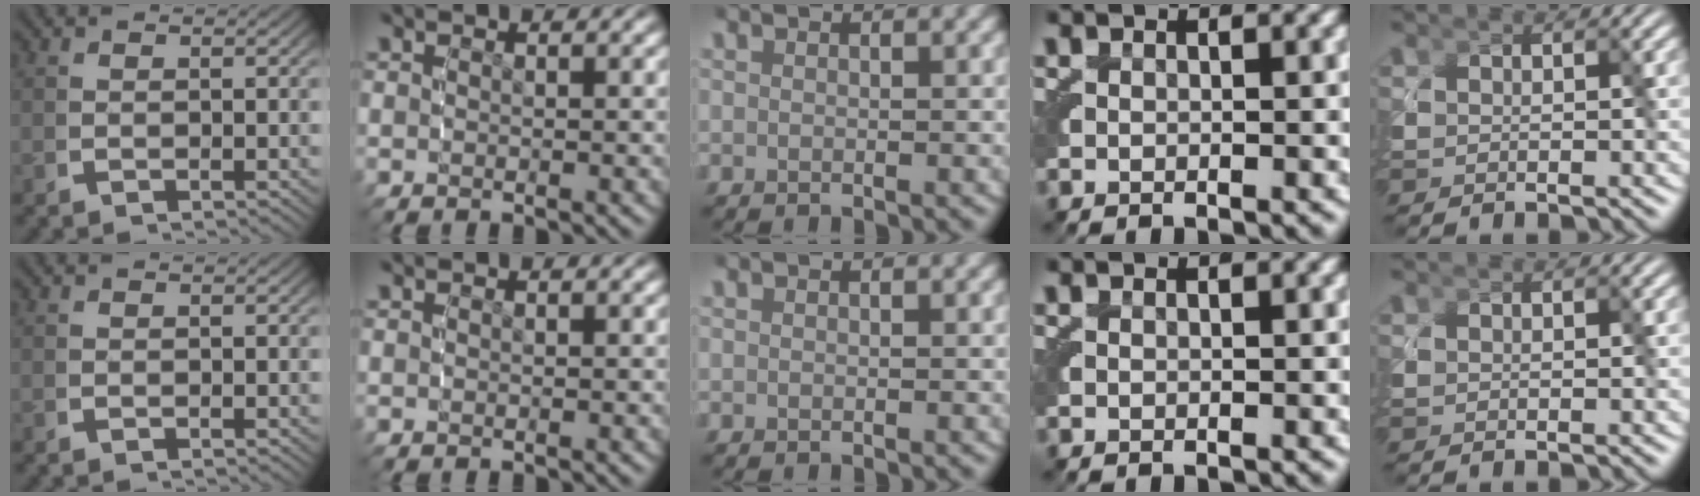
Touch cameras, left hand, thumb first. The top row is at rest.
{}